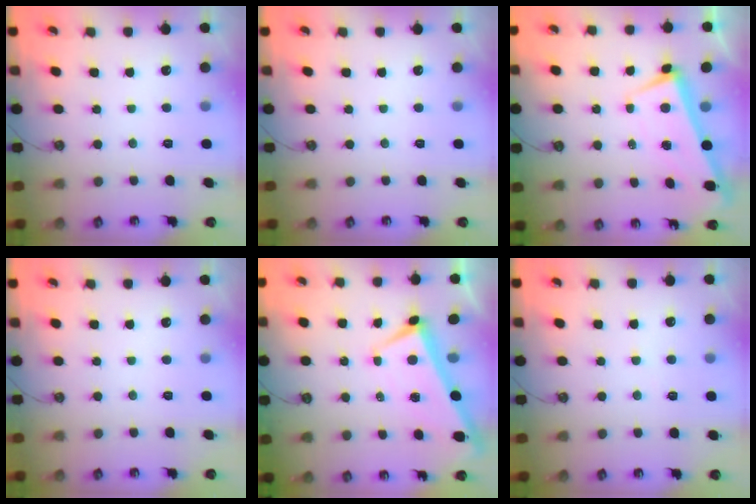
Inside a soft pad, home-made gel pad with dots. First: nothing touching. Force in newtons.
{"total": 0.0}
{"total": 1.5, "press": 0.6, "slide": 1.4}
{"total": 0.0}
{"total": 1.8, "press": 1.7, "slide": 0.5}
{"total": 2.5, "press": 2.5, "slide": 0.3}